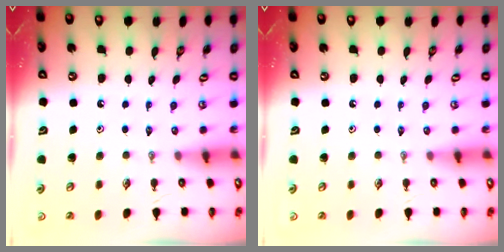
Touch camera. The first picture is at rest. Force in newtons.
{"total": 0.0}